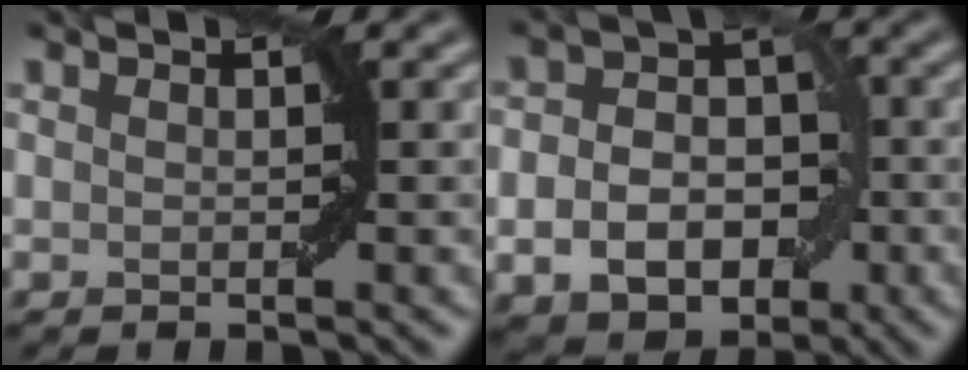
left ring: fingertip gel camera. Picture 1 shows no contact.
{"total": 7.1, "force": [-2.0, 5.2, 4.4], "torque": [-0.056, -0.004, -0.040]}